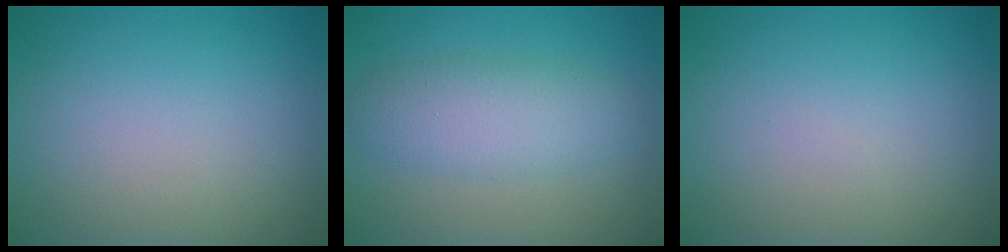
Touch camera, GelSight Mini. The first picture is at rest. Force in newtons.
{"total": 4.3, "press": 4.3, "slide": 0.1}
{"total": 0.0}